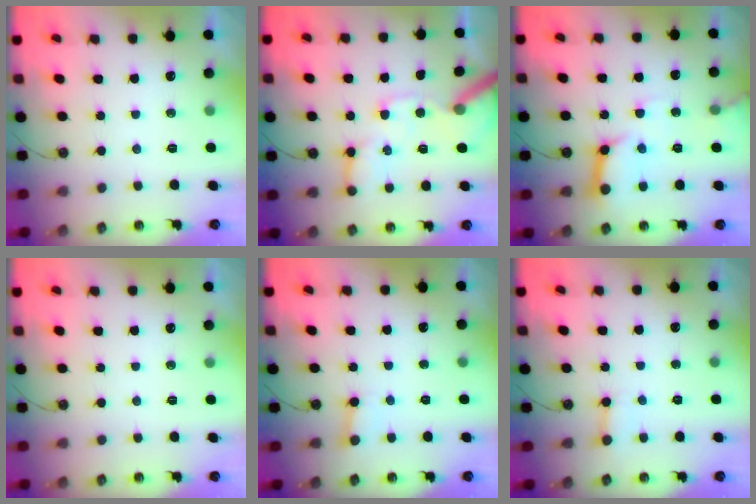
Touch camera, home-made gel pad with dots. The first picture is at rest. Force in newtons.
{"total": 14.4, "press": 14.3, "slide": 1.9}
{"total": 11.8, "press": 11.7, "slide": 1.4}
{"total": 0.0}
{"total": 2.5, "press": 2.5, "slide": 0.2}
{"total": 2.8, "press": 2.8, "slide": 0.5}